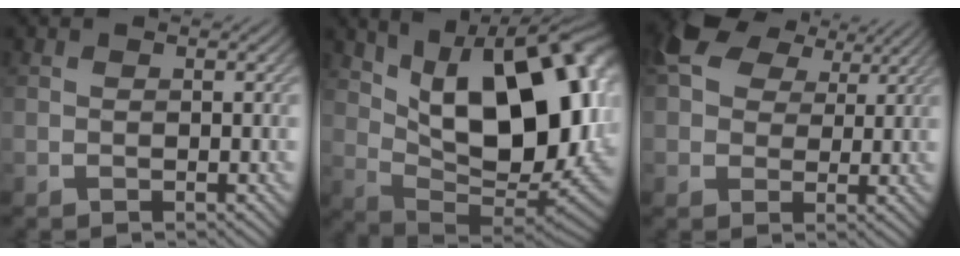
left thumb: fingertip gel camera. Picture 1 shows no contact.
{"total": 20.0, "force": [6.7, 10.1, 15.9], "torque": [-0.239, 0.020, 0.106]}
{"total": 9.1, "force": [4.4, 6.3, 4.8], "torque": [-0.119, 0.021, 0.071]}